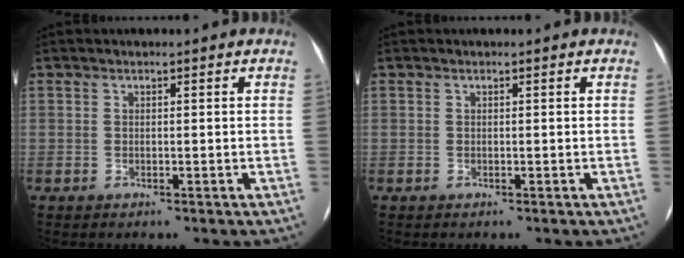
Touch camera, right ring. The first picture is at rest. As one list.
[{"total": 0.0}]